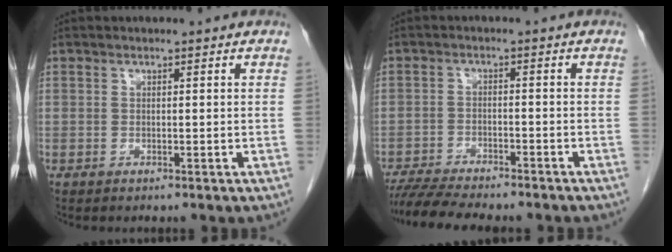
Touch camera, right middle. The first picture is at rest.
{"total": 10.5, "force": [-9.3, 1.2, 4.6], "torque": [-0.069, -0.009, -0.142]}